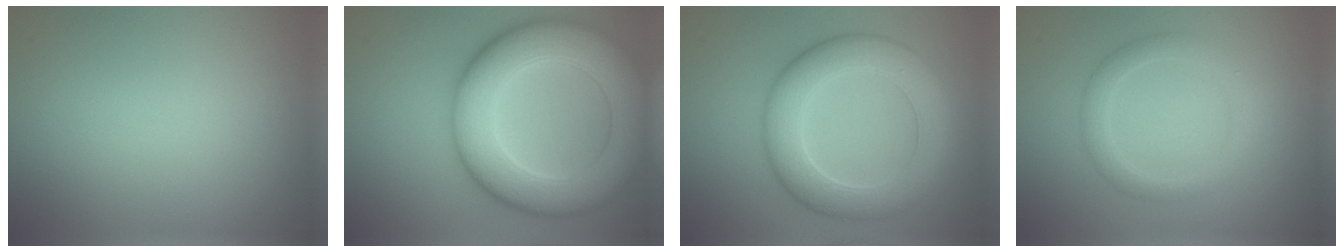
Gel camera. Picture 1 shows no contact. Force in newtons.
{"total": 12.0, "press": 12.0, "slide": 0.6}
{"total": 7.4, "press": 7.3, "slide": 0.5}
{"total": 2.5, "press": 2.5, "slide": 0.2}